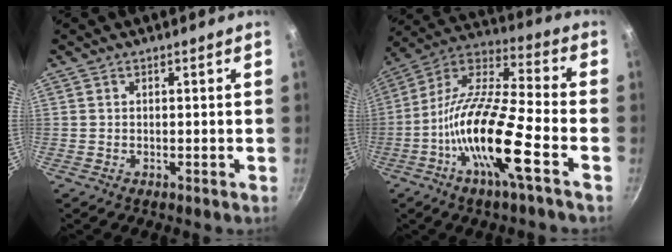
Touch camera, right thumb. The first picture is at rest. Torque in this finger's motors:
{"motor_torque": [2.57, 2.44, 2.00, -0.77, 0.28]}